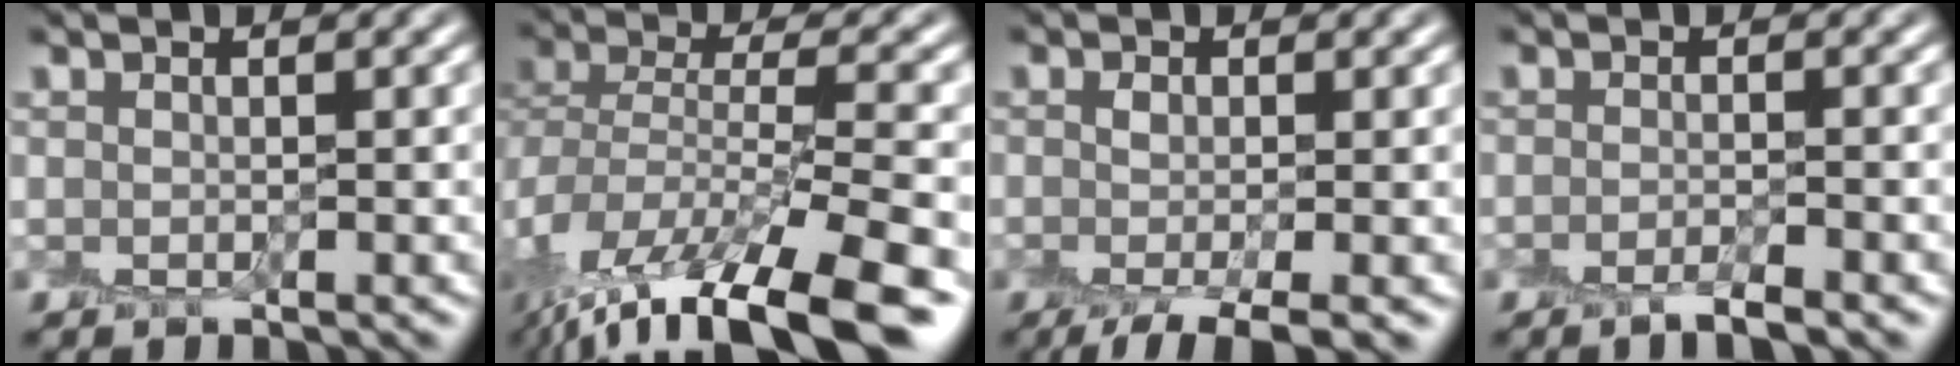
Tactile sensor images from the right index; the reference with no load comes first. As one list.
[{"total": 13.2, "force": [-8.2, 4.7, 9.2], "torque": [-0.193, -0.012, -0.122]}, {"total": 3.7, "force": [-1.7, 1.0, 3.2], "torque": [-0.053, -0.007, -0.038]}, {"total": 2.0, "force": [-1.4, 0.4, 1.4], "torque": [-0.015, -0.003, -0.030]}]